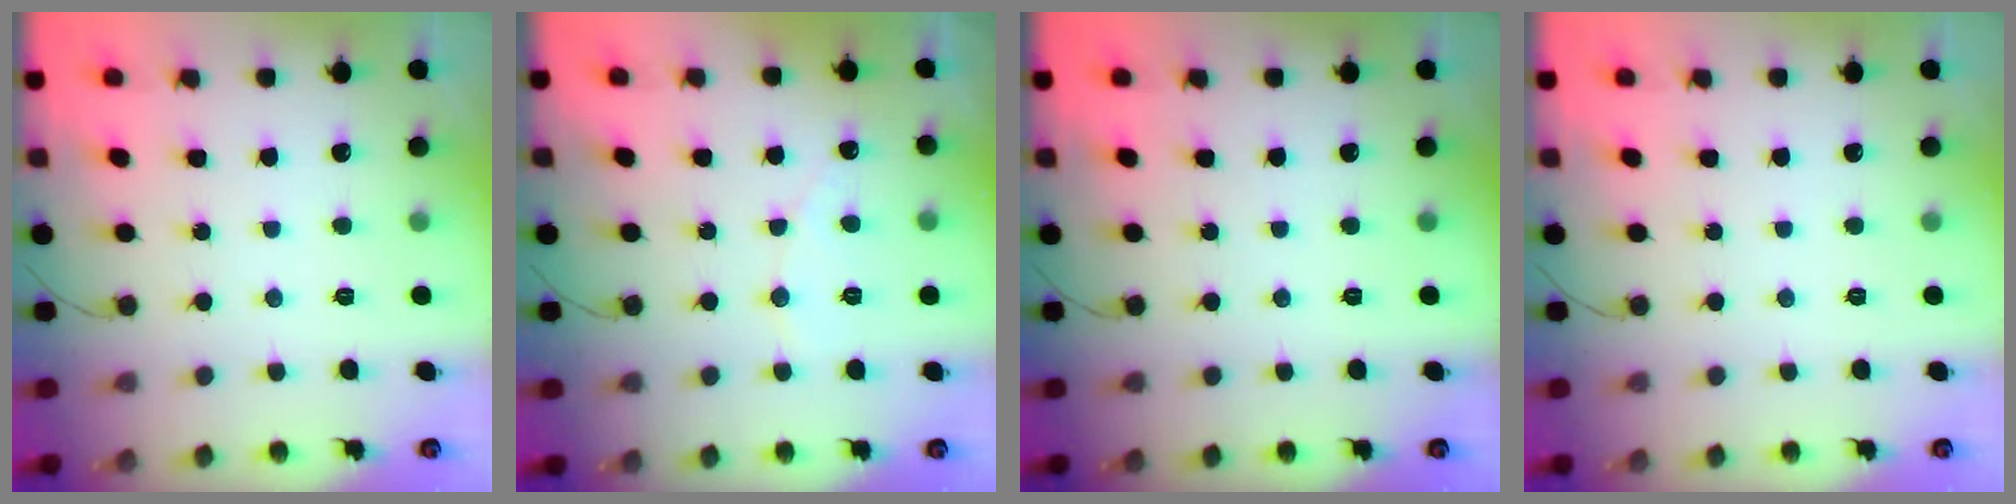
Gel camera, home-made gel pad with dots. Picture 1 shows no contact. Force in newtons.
{"total": 3.9, "press": 3.8, "slide": 0.3}
{"total": 0.0}
{"total": 0.0}